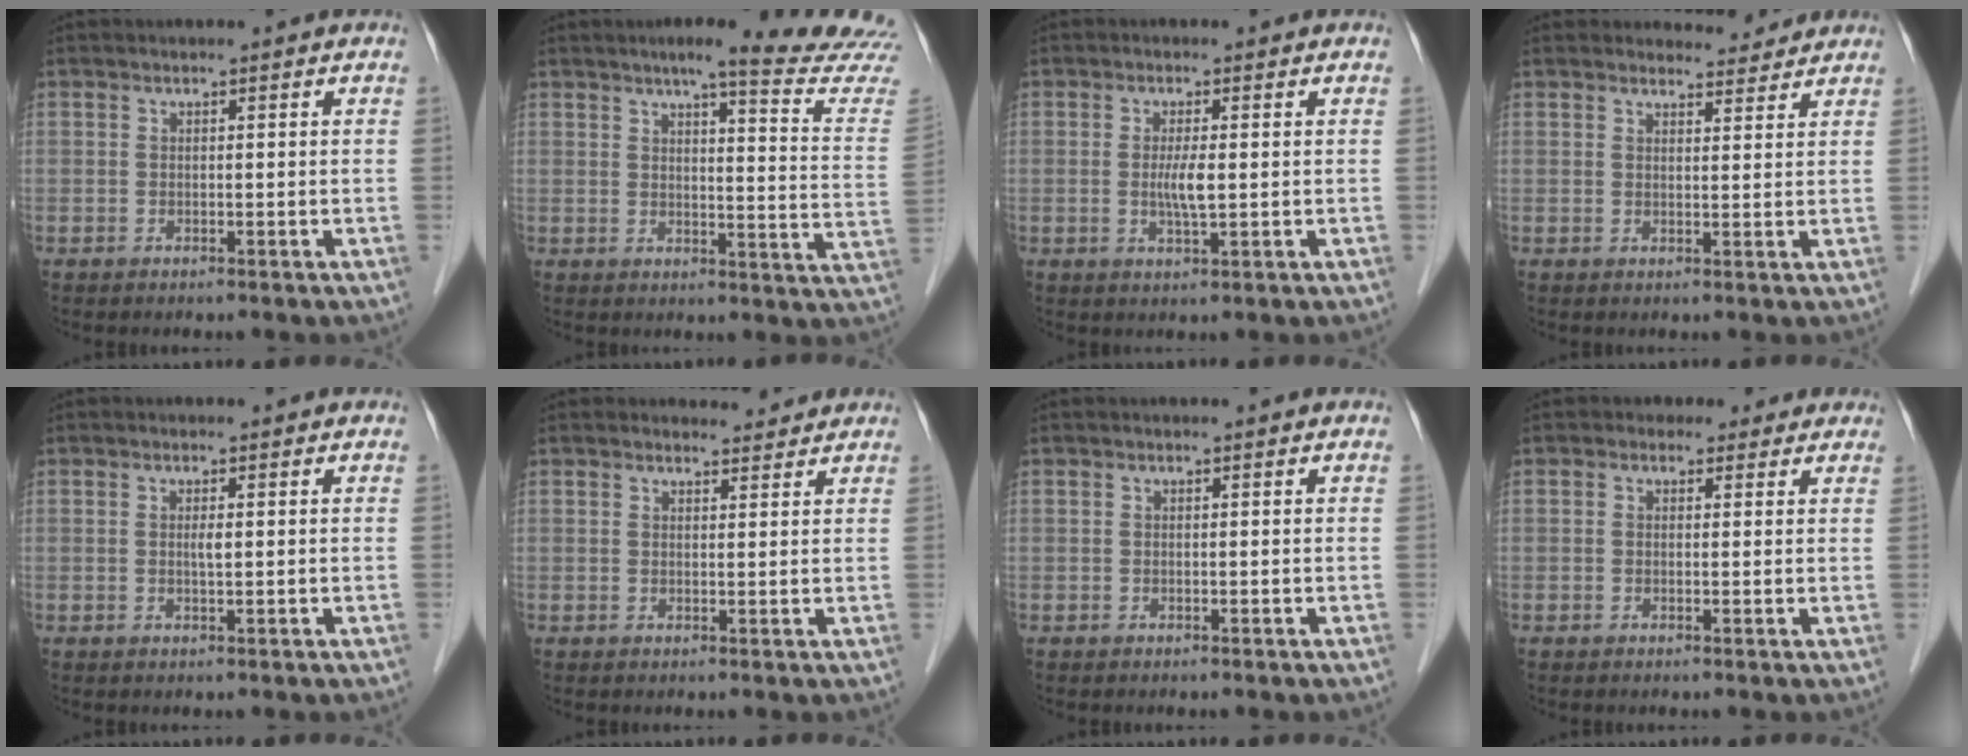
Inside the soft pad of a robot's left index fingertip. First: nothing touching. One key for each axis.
{"total": 16.6, "fx": 15.2, "fy": -0.8, "fz": 6.6, "tx": -0.081, "ty": -0.082, "tz": 0.161}
{"total": 3.1, "fx": 0.0, "fy": 0.4, "fz": 3.1, "tx": -0.063, "ty": -0.004, "tz": 0.001}
{"total": 3.6, "fx": 3.5, "fy": 0.8, "fz": -0.2, "tx": -0.002, "ty": 0.002, "tz": 0.045}
{"total": 1.1, "fx": 0.2, "fy": 0.1, "fz": 1.1, "tx": -0.023, "ty": -0.001, "tz": 0.002}
{"total": 2.5, "fx": 2.5, "fy": 0.6, "fz": -0.1, "tx": -0.004, "ty": 0.003, "tz": 0.031}
{"total": 0.0}
{"total": 3.1, "fx": 2.1, "fy": 2.3, "fz": 0.2, "tx": 0.005, "ty": 0.011, "tz": 0.017}